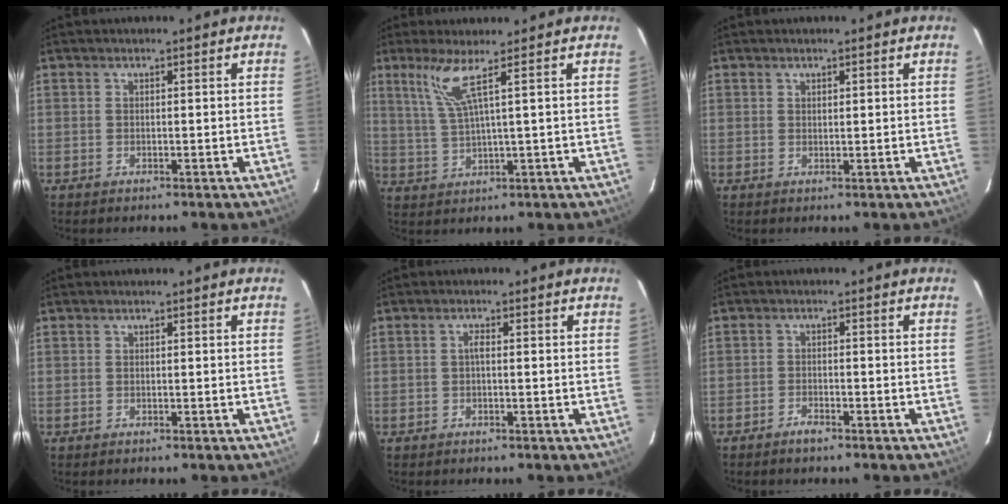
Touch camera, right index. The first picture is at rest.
{"total": 5.5, "force": [3.0, -0.9, 4.5], "torque": [-0.093, -0.008, 0.069]}
{"total": 0.7, "force": [0.6, 0.3, 0.2], "torque": [-0.004, 0.001, 0.012]}
{"total": 0.0}
{"total": 0.5, "force": [-0.1, 0.2, 0.5], "torque": [-0.008, 0.004, -0.003]}
{"total": 2.1, "force": [-1.8, 0.6, 0.9], "torque": [-0.024, 0.003, -0.036]}